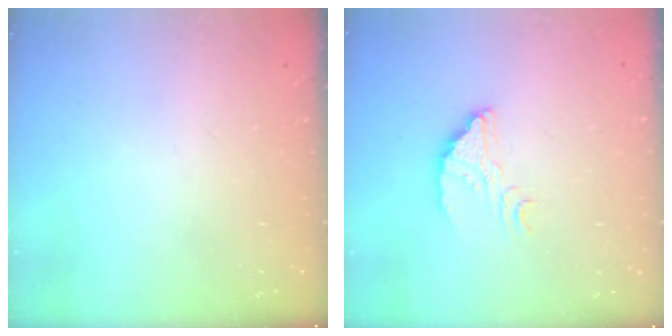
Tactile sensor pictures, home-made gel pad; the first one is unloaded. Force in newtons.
{"total": 4.5, "press": 4.5, "slide": 0.3}